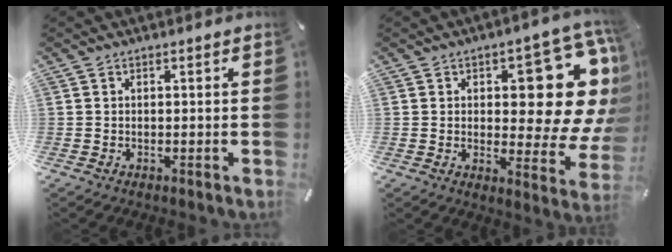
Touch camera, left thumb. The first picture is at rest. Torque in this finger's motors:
{"motor_torque": [2.44, 2.57, 1.55, -1.22, 0.44]}